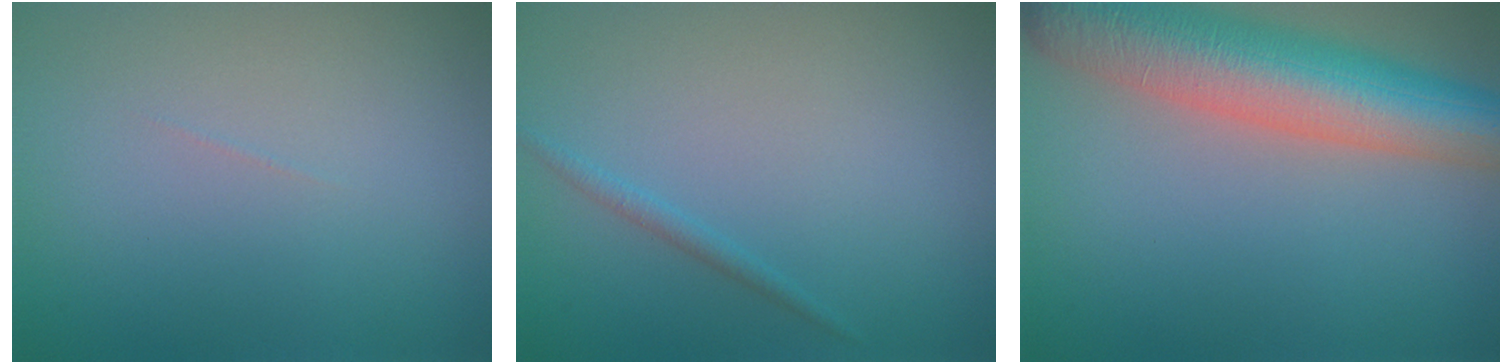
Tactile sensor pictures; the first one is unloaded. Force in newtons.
{"total": 0.9, "press": 0.9, "slide": 0.2}
{"total": 9.9, "press": 9.8, "slide": 0.5}